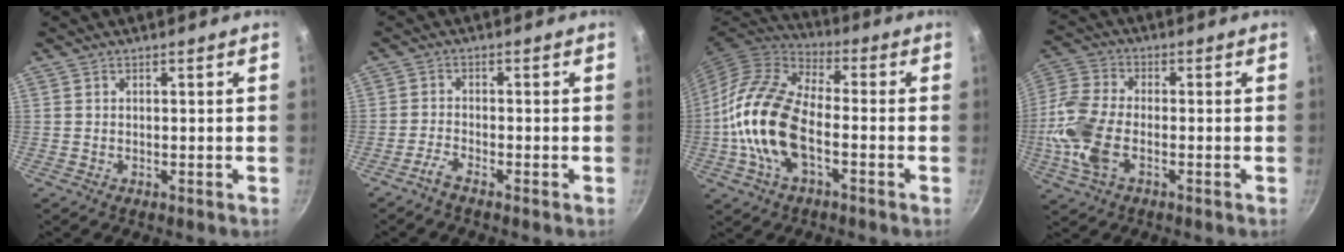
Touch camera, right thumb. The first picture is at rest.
{"total": 2.3, "force": [-2.0, 0.2, 1.1], "torque": [-0.030, 0.016, -0.045]}
{"total": 17.7, "force": [-3.8, 9.4, 14.5], "torque": [-0.269, 0.033, -0.087]}
{"total": 11.9, "force": [-2.8, 6.7, 9.5], "torque": [-0.207, 0.020, -0.071]}